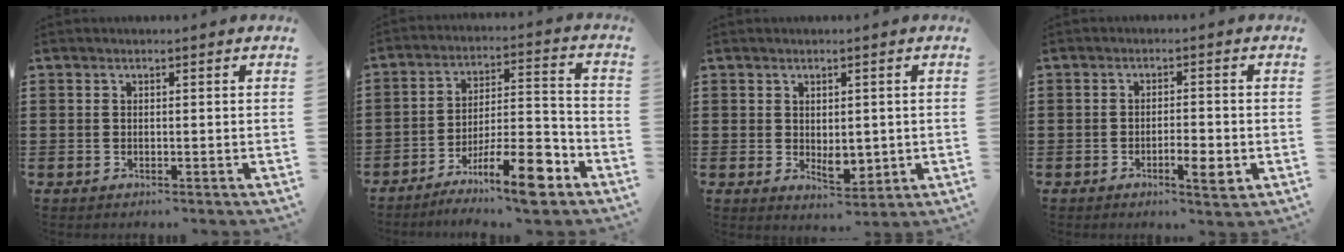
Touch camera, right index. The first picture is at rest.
{"total": 11.3, "force": [-7.2, 2.3, 8.4], "torque": [-0.136, 0.021, -0.128]}
{"total": 3.6, "force": [0.4, 2.4, 2.6], "torque": [-0.036, -0.002, 0.006]}
{"total": 4.0, "force": [-1.6, 1.1, 3.5], "torque": [-0.058, 0.002, -0.029]}